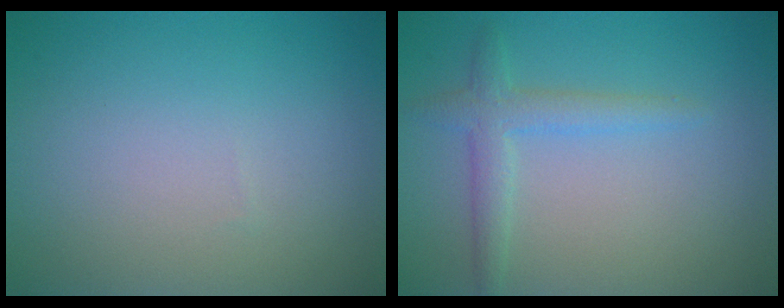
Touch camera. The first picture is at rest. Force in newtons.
{"total": 2.4, "press": 2.4, "slide": 0.1}